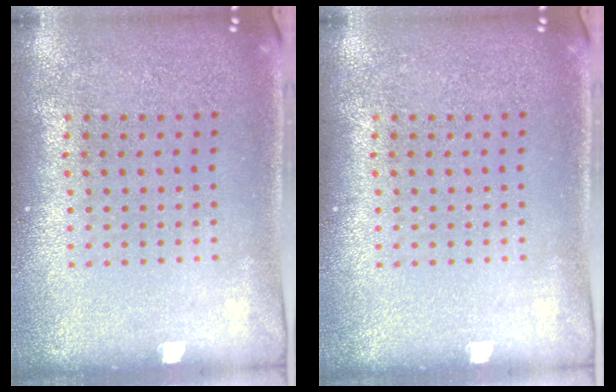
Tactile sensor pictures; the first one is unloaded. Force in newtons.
{"total": 0.0}